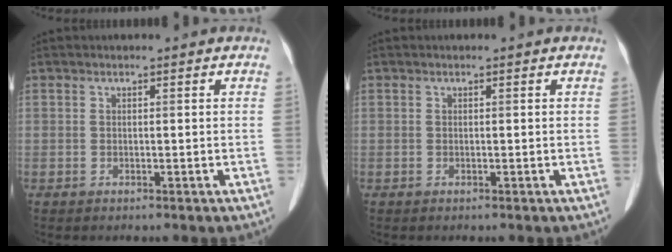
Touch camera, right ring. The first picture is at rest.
{"total": 0.0}